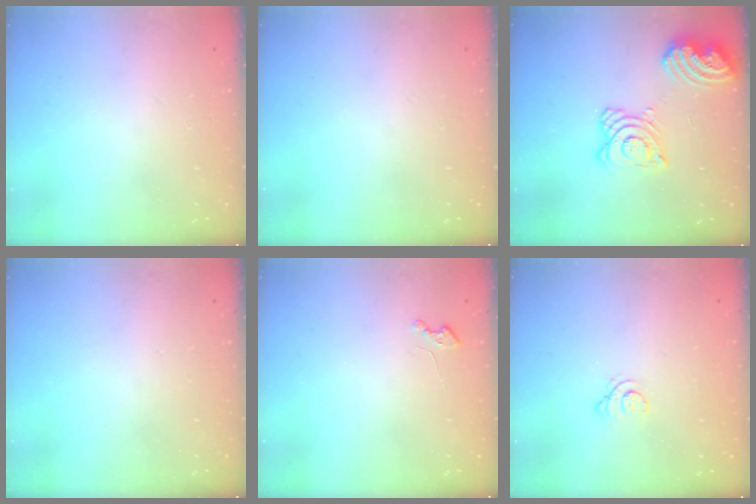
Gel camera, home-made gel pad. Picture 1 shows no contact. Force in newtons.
{"total": 0.0}
{"total": 14.6, "press": 14.6, "slide": 1.5}
{"total": 0.0}
{"total": 2.2, "press": 2.2, "slide": 0.3}
{"total": 1.6, "press": 1.6, "slide": 0.2}